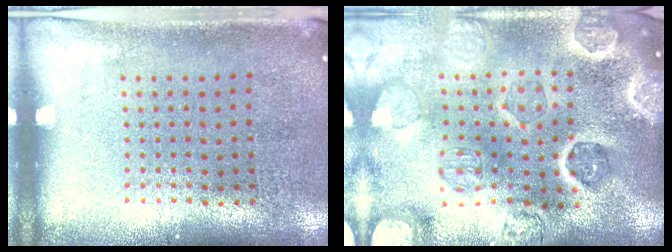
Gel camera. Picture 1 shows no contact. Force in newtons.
{"total": 5.5, "press": 4.7, "slide": 2.8}